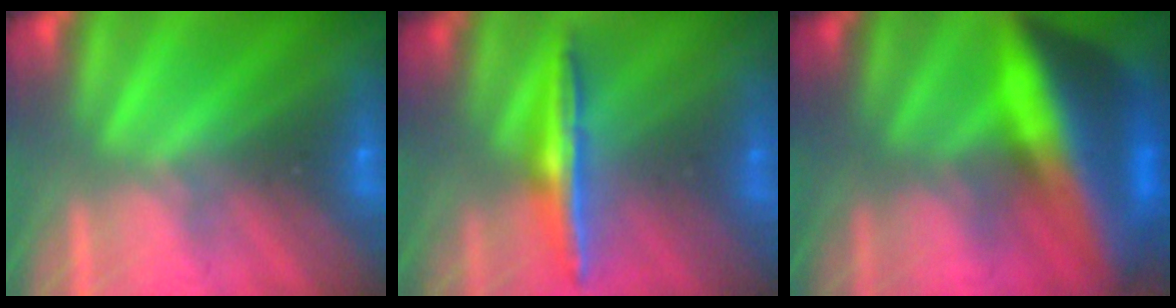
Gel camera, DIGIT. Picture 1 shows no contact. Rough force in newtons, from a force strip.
{"total": 1.5}
{"total": 7.1}